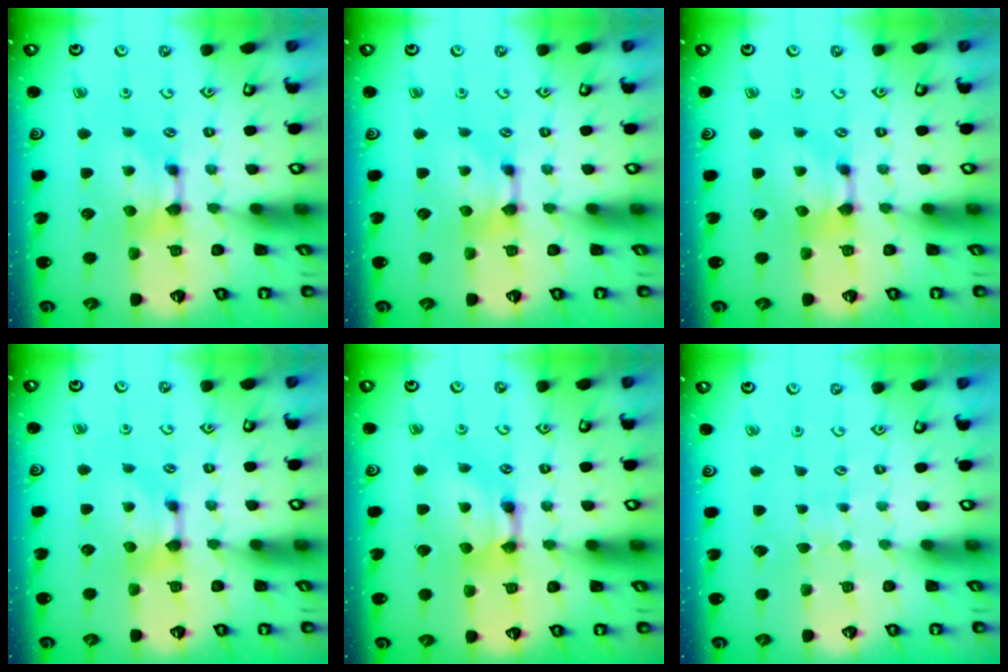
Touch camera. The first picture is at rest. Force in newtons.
{"total": 0.0}
{"total": 0.6, "press": 0.1, "slide": 0.6}
{"total": 0.0}
{"total": 2.0, "press": 2.0, "slide": 0.1}
{"total": 3.7, "press": 3.7, "slide": 0.4}